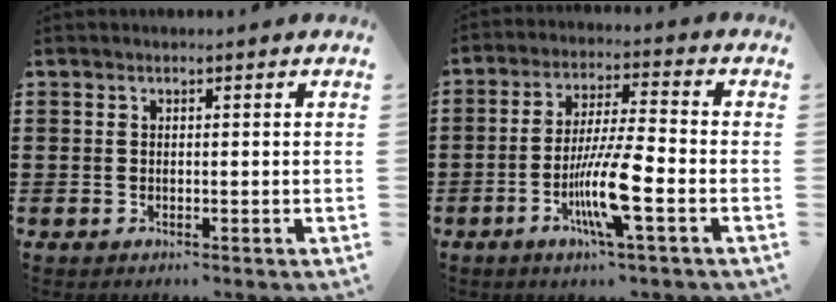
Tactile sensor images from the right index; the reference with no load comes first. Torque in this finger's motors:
{"motor_torque": [1.16, -0.98, 0.37, 0.21]}